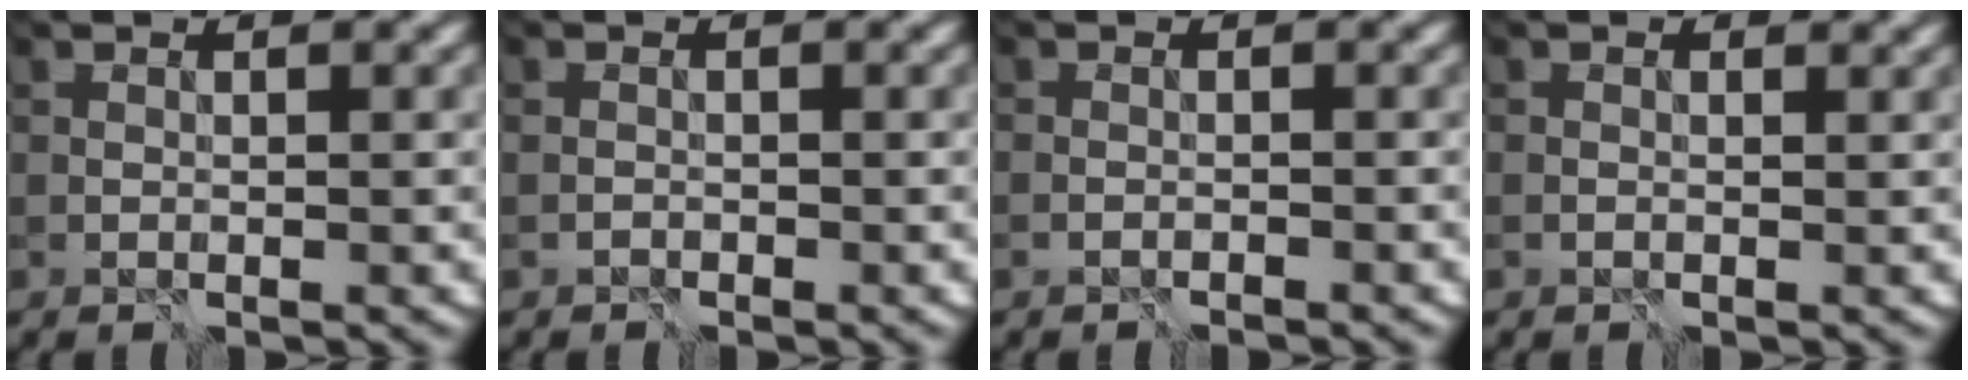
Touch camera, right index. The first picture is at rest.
{"total": 1.4, "force": [-1.3, 0.0, -0.5], "torque": [0.003, 0.003, -0.021]}
{"total": 2.1, "force": [-1.8, -0.7, -0.7], "torque": [0.014, -0.003, -0.028]}
{"total": 0.0}